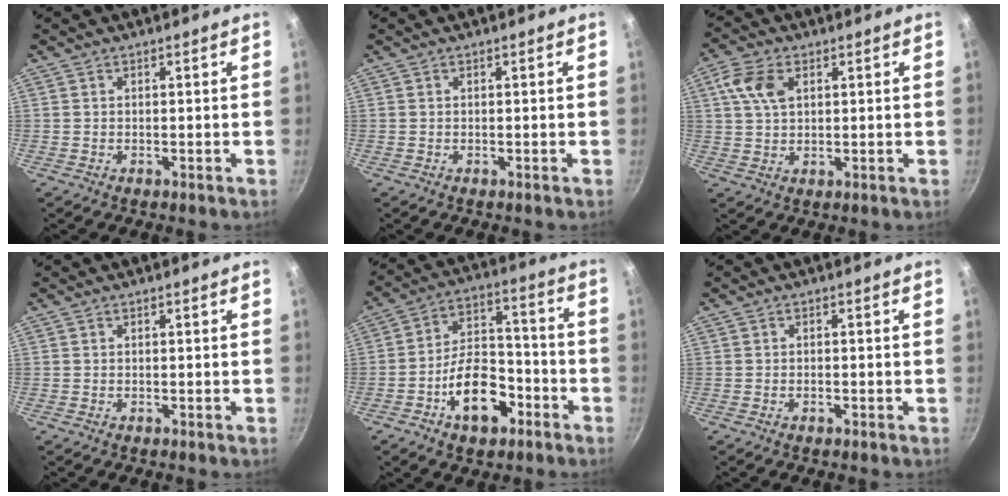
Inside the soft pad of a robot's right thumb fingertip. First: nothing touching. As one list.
[{"total": 0.0}, {"total": 7.0, "force": [2.3, 4.4, 5.0], "torque": [-0.093, 0.003, 0.039]}, {"total": 0.0}, {"total": 13.7, "force": [-6.2, 8.1, 9.2], "torque": [-0.123, 0.059, -0.102]}, {"total": 0.9, "force": [-0.5, 0.5, 0.6], "torque": [-0.011, 0.003, -0.010]}]